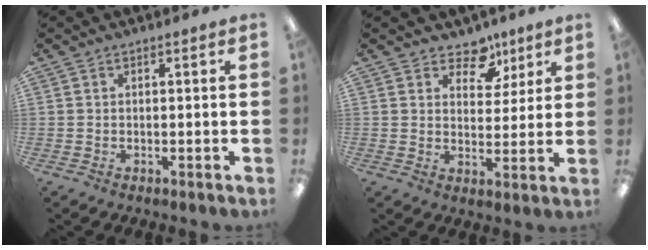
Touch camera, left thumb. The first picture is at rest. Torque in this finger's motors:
{"motor_torque": [-0.32, -0.25, -0.63, -0.12, -0.02]}